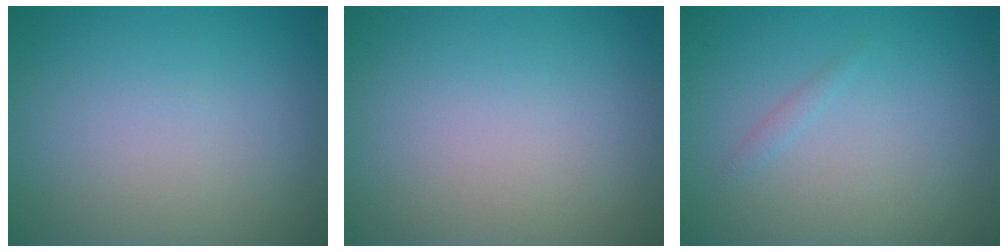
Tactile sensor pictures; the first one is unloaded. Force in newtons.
{"total": 0.0}
{"total": 0.5, "press": 0.5, "slide": 0.0}